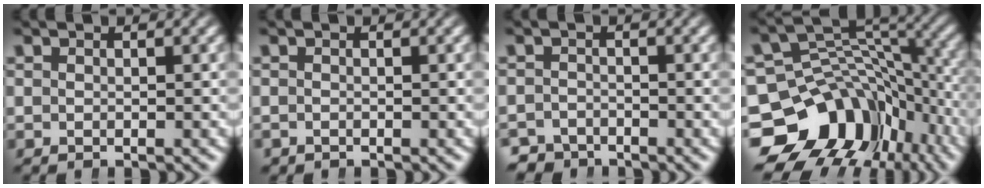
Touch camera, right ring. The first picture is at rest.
{"total": 0.5, "force": [-0.4, 0.1, -0.3], "torque": [0.002, -0.010, -0.003]}
{"total": 2.7, "force": [-2.5, 0.8, -0.5], "torque": [0.009, -0.019, -0.043]}
{"total": 16.9, "force": [-5.4, 12.9, 9.5], "torque": [-0.155, -0.048, -0.076]}